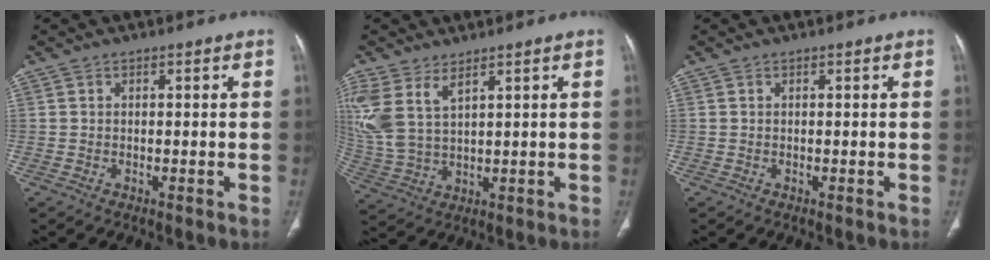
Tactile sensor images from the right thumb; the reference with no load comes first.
{"total": 9.8, "force": [5.1, 4.7, 7.0], "torque": [-0.167, -0.011, 0.118]}
{"total": 0.0}